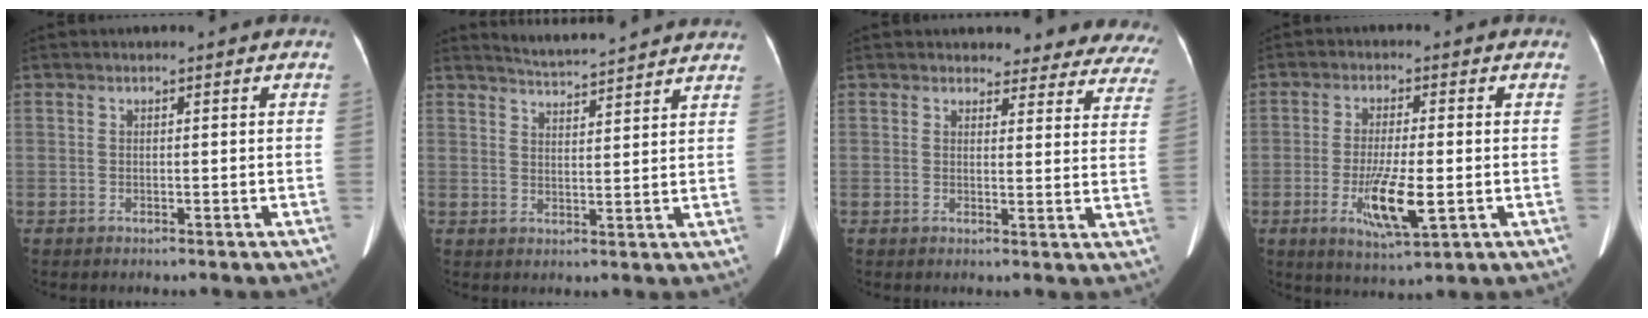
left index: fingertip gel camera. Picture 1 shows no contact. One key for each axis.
{"total": 9.5, "fx": 9.2, "fy": -0.1, "fz": 2.5, "tx": -0.048, "ty": 0.016, "tz": 0.121}
{"total": 14.8, "fx": 14.1, "fy": 4.5, "fz": 1.4, "tx": 0.036, "ty": -0.059, "tz": 0.118}
{"total": 8.3, "fx": -2.3, "fy": 1.4, "fz": 7.9, "tx": -0.147, "ty": -0.021, "tz": -0.035}